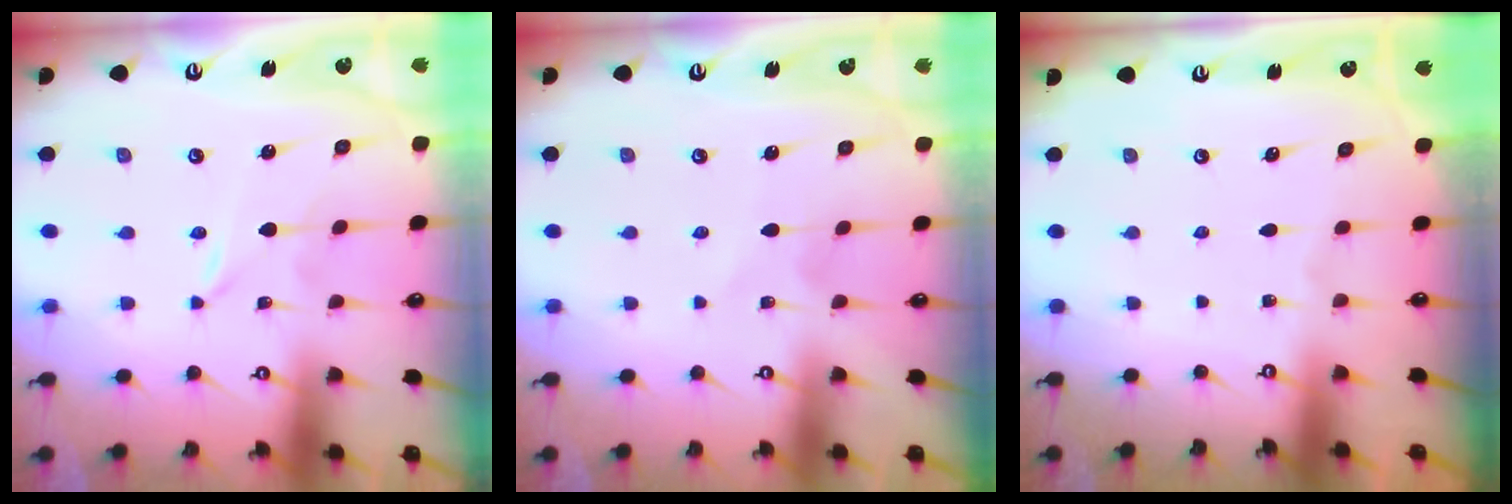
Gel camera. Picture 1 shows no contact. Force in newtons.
{"total": 2.2, "press": 2.2, "slide": 0.2}
{"total": 0.0}